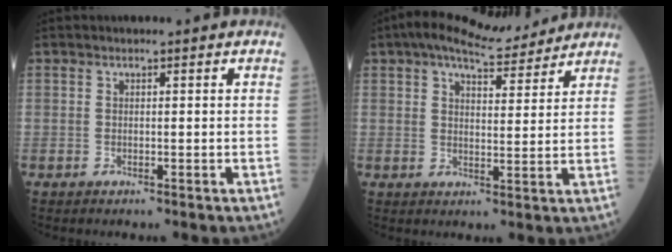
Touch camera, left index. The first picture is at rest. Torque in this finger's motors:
{"motor_torque": [1.06, -1.08, 0.23, 0.08]}